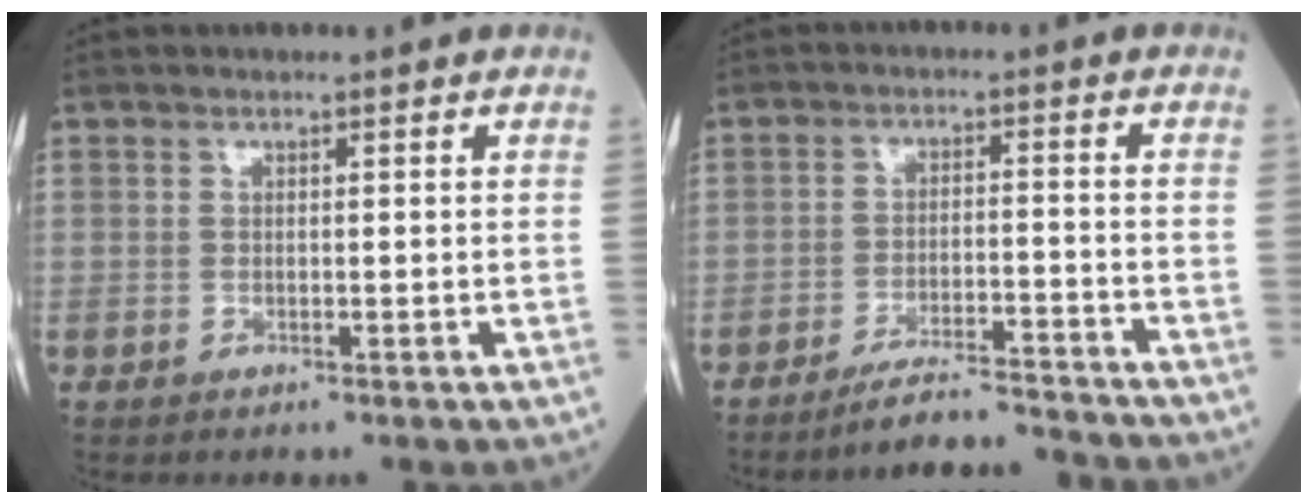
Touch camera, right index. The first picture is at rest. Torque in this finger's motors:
{"motor_torque": [0.08, -0.48, 0.22, 0.06]}